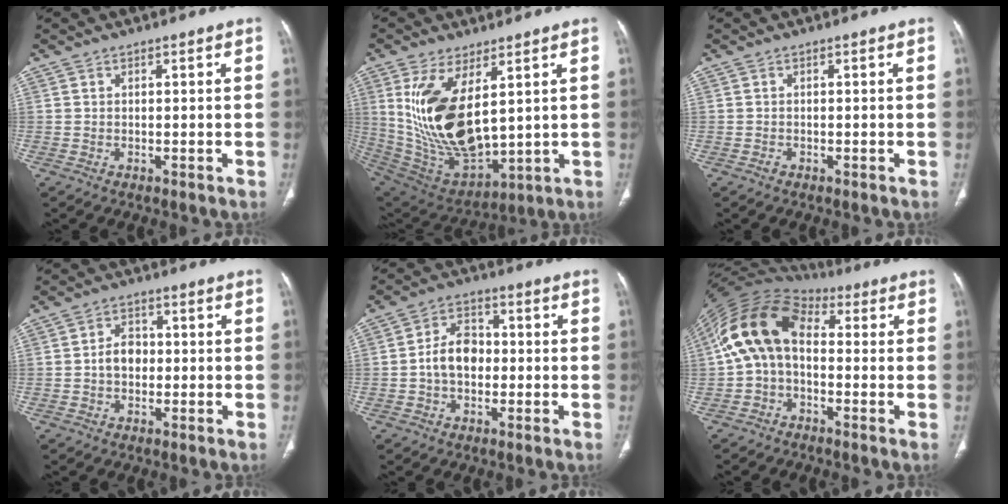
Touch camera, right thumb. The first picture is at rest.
{"total": 19.1, "force": [4.8, 9.1, 16.1], "torque": [-0.299, -0.026, 0.120]}
{"total": 0.6, "force": [-0.3, 0.4, 0.2], "torque": [-0.005, 0.001, -0.008]}
{"total": 4.6, "force": [-0.4, 3.5, 3.0], "torque": [-0.035, 0.014, -0.012]}
{"total": 7.5, "force": [-0.8, 5.4, 5.1], "torque": [-0.073, 0.022, -0.023]}
{"total": 13.5, "force": [0.6, 9.0, 10.1], "torque": [-0.185, 0.041, -0.004]}